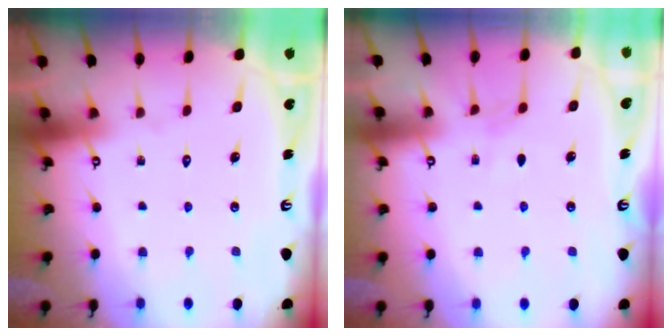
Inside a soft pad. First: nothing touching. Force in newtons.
{"total": 4.1, "press": 4.0, "slide": 0.5}